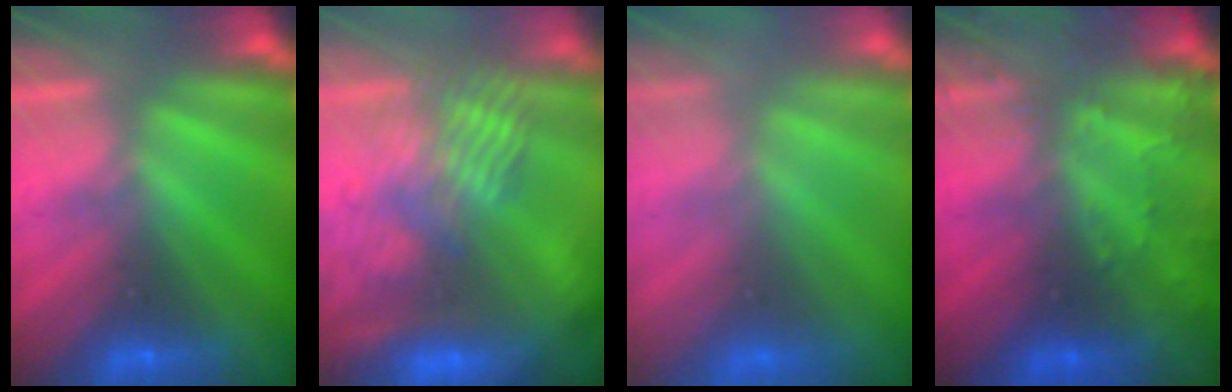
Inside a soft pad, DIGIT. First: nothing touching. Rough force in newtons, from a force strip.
{"total": 8.5}
{"total": 7.3}
{"total": 6.7}